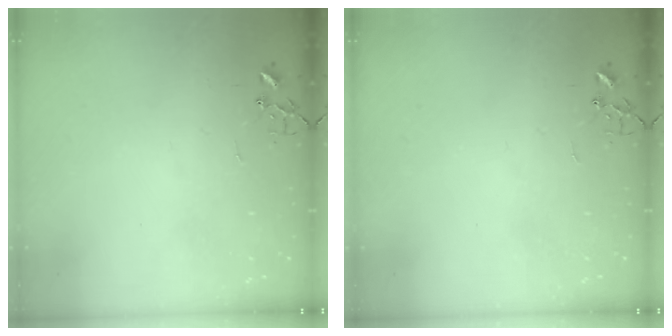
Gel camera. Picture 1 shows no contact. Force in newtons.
{"total": 0.0}